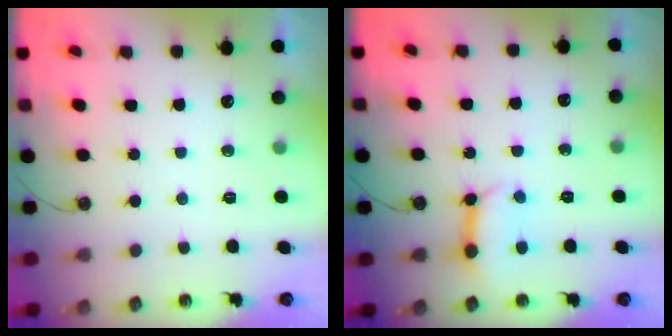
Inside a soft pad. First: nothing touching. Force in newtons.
{"total": 8.7, "press": 8.7, "slide": 1.0}